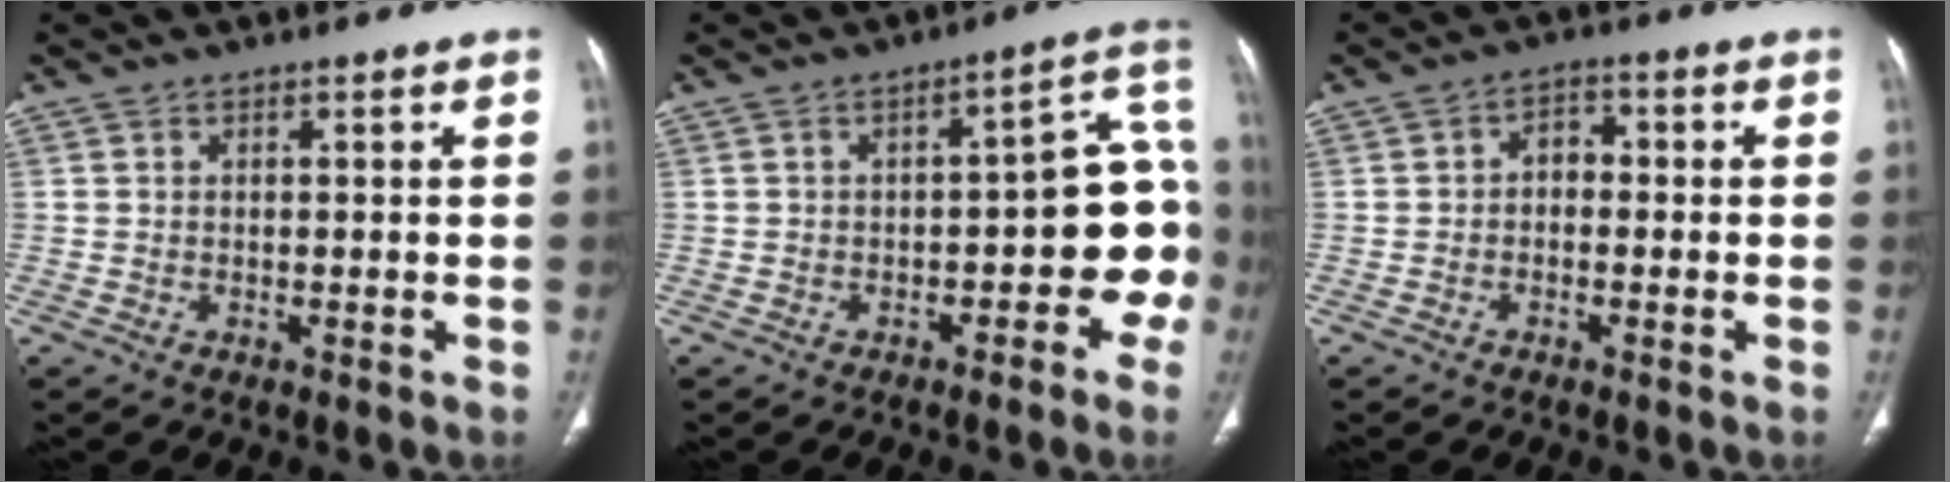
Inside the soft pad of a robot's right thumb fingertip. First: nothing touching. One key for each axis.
{"total": 12.1, "fx": -3.5, "fy": 5.9, "fz": 10.0, "tx": -0.089, "ty": 0.054, "tz": -0.047}
{"total": 3.2, "fx": -0.6, "fy": 2.4, "fz": 2.0, "tx": -0.013, "ty": 0.018, "tz": -0.022}